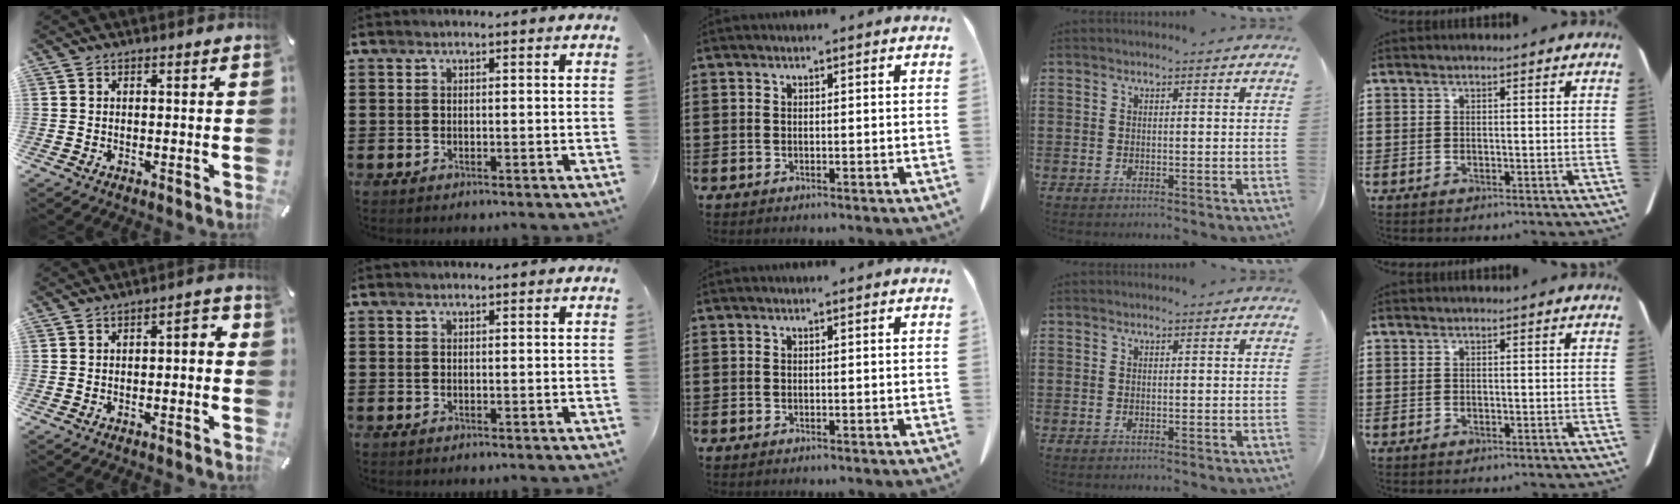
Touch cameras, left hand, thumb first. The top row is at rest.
{"thumb": {"total": 3.7, "force": [-2.0, 1.7, 2.5], "torque": [-0.042, 0.019, -0.040]}}